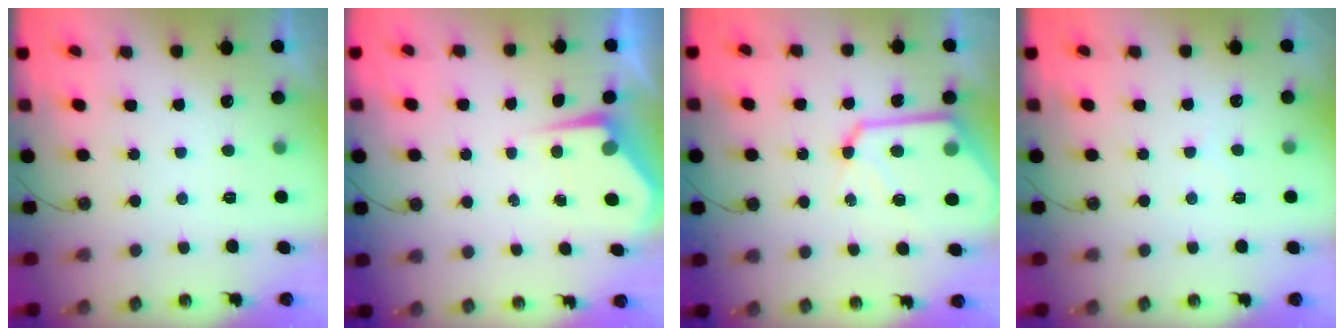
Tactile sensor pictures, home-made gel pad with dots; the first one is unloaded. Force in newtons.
{"total": 4.4, "press": 4.4, "slide": 0.4}
{"total": 13.9, "press": 13.9, "slide": 1.4}
{"total": 2.5, "press": 2.5, "slide": 0.4}